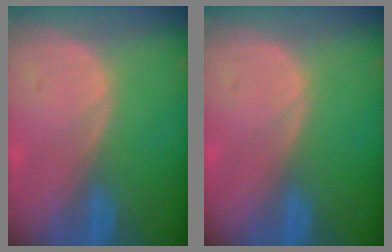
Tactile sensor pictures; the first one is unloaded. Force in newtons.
{"total": 0.0}